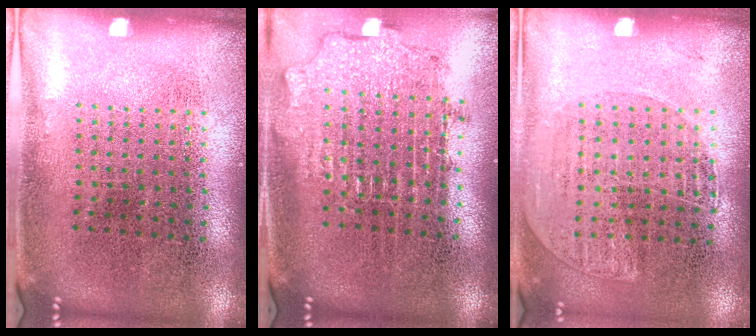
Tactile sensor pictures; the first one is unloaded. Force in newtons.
{"total": 1.9, "press": 1.5, "slide": 1.2}
{"total": 1.3, "press": 1.3, "slide": 0.1}